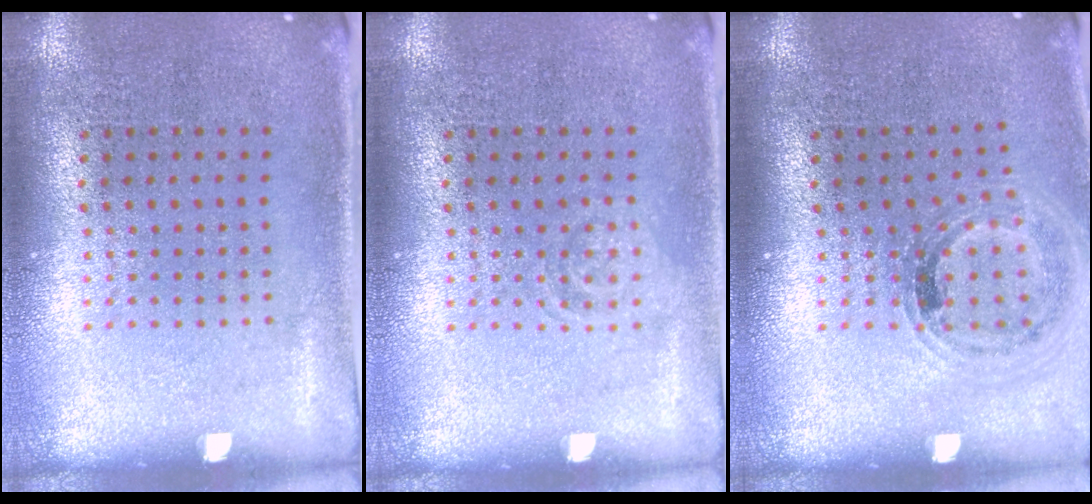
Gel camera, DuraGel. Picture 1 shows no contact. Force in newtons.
{"total": 1.0, "press": 1.0, "slide": 0.2}
{"total": 1.0, "press": 1.0, "slide": 0.2}